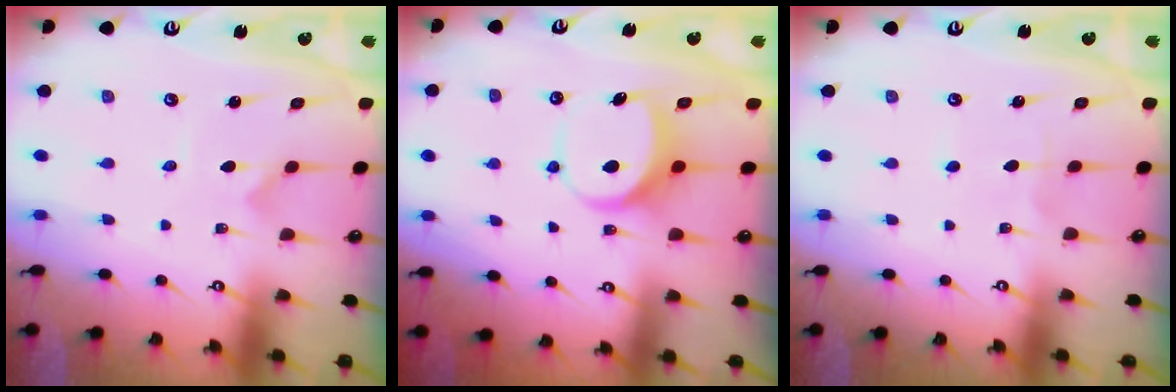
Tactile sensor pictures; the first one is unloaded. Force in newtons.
{"total": 6.2, "press": 6.2, "slide": 0.6}
{"total": 2.5, "press": 2.5, "slide": 0.4}